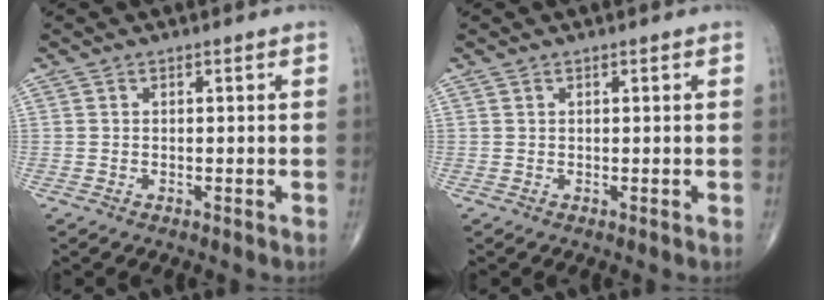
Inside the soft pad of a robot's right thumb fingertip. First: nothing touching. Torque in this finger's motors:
{"motor_torque": [0.15, 0.03, 0.14, 0.11, -0.01]}